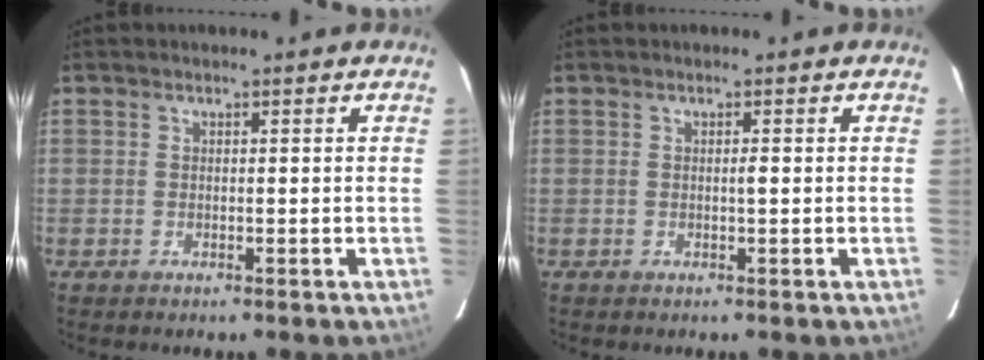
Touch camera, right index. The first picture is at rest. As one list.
[{"total": 0.6, "force": [0.0, 0.0, 0.6], "torque": [-0.011, 0.000, -0.002]}]